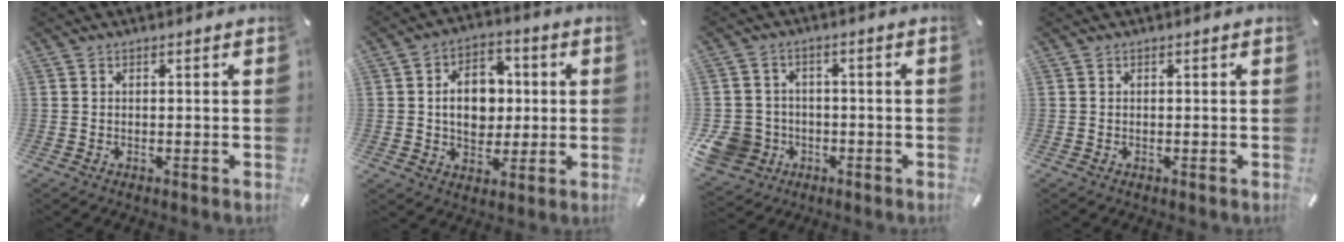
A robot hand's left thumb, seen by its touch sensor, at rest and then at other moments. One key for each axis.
{"total": 10.8, "fx": 0.4, "fy": 8.4, "fz": 6.8, "tx": -0.117, "ty": 0.010, "tz": 0.007}
{"total": 9.4, "fx": -3.1, "fy": 8.4, "fz": 2.9, "tx": -0.087, "ty": 0.022, "tz": -0.056}
{"total": 0.0}